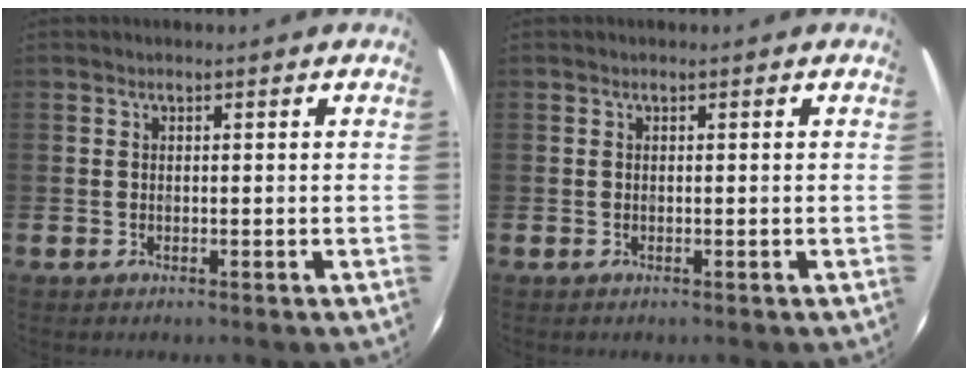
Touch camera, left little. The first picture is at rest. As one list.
[{"total": 0.0}]